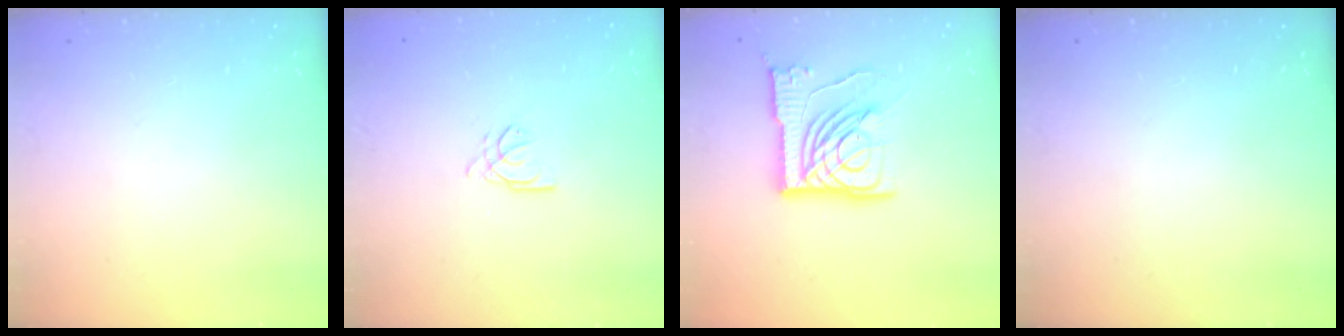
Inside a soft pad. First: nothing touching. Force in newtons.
{"total": 3.1, "press": 3.1, "slide": 0.1}
{"total": 15.1, "press": 15.0, "slide": 1.6}
{"total": 0.0}